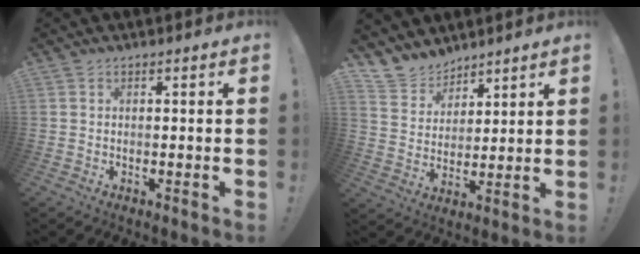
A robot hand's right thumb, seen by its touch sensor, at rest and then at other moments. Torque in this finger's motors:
{"motor_torque": [-0.34, 0.28, -0.32, 0.45, -0.05]}